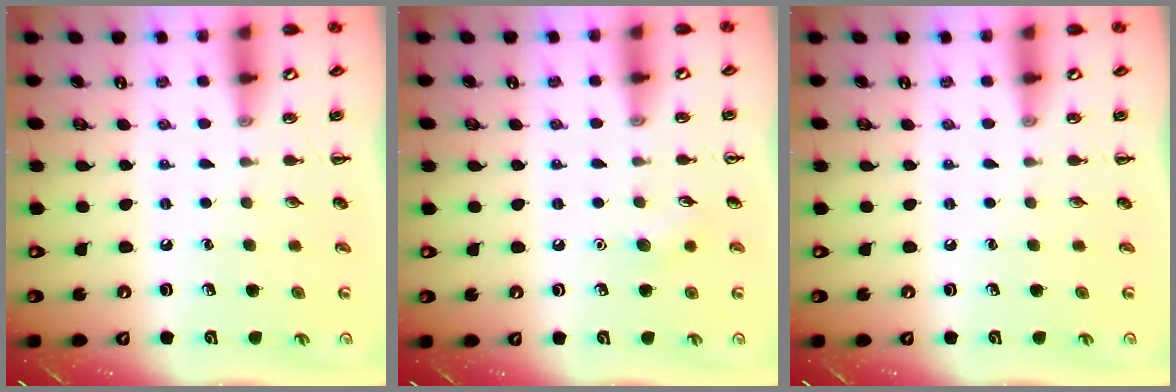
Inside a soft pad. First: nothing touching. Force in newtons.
{"total": 5.7, "press": 5.4, "slide": 1.8}
{"total": 0.0}